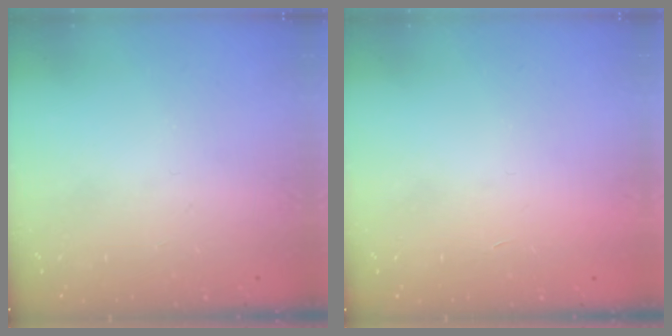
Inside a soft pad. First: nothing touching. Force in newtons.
{"total": 1.7, "press": 1.7, "slide": 0.1}